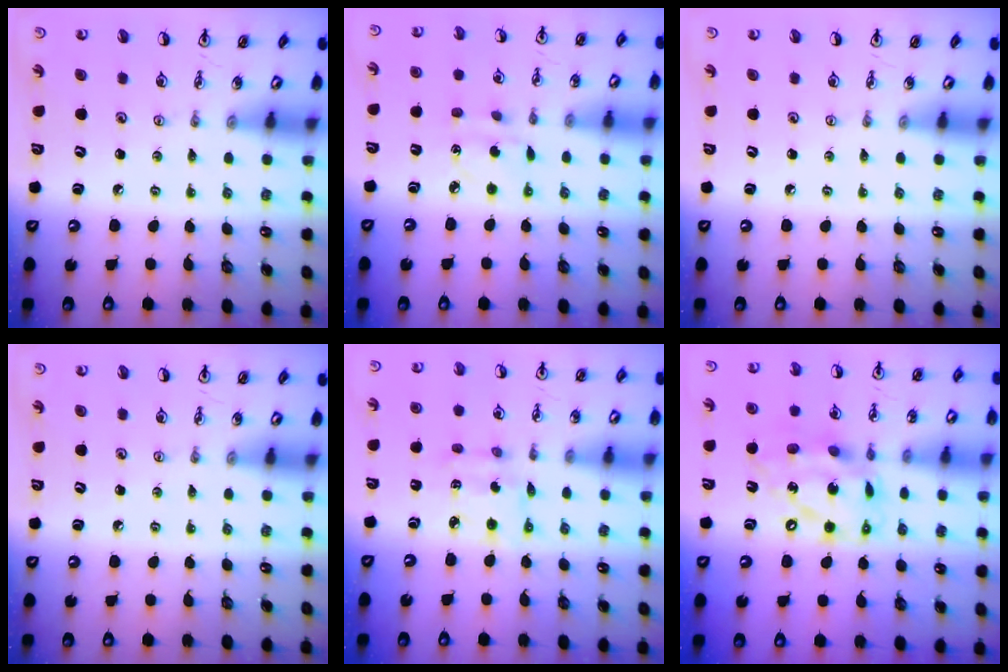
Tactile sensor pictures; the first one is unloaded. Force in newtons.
{"total": 3.7, "press": 3.6, "slide": 0.9}
{"total": 0.0}
{"total": 0.0}
{"total": 3.2, "press": 3.2, "slide": 0.3}
{"total": 15.7, "press": 15.7, "slide": 1.0}